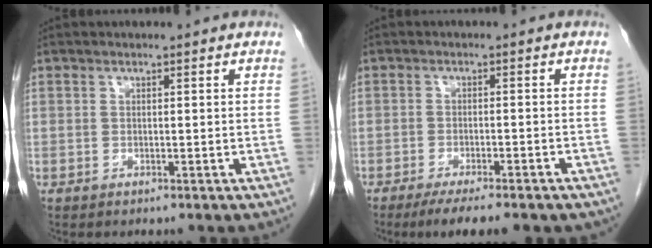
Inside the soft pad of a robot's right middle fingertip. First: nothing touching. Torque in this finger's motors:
{"motor_torque": [1.12, -1.02, 0.19, 0.07]}